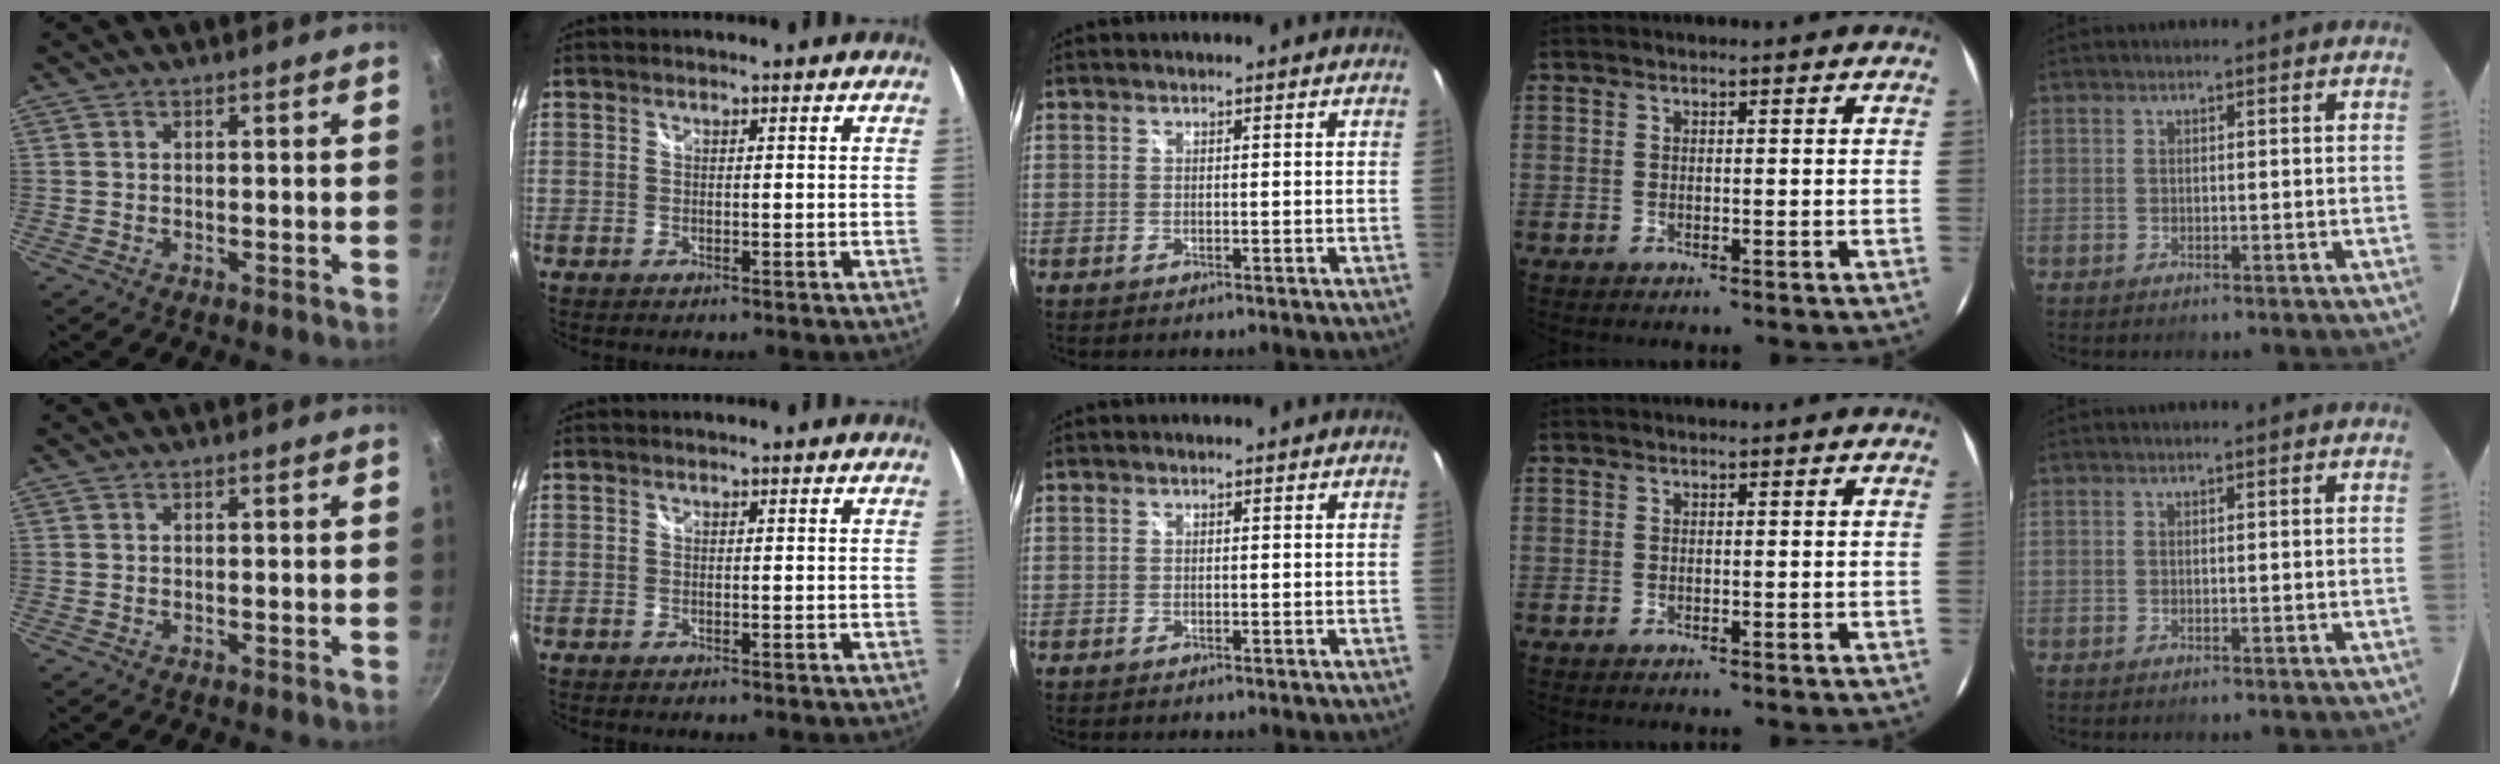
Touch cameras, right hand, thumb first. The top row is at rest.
{}